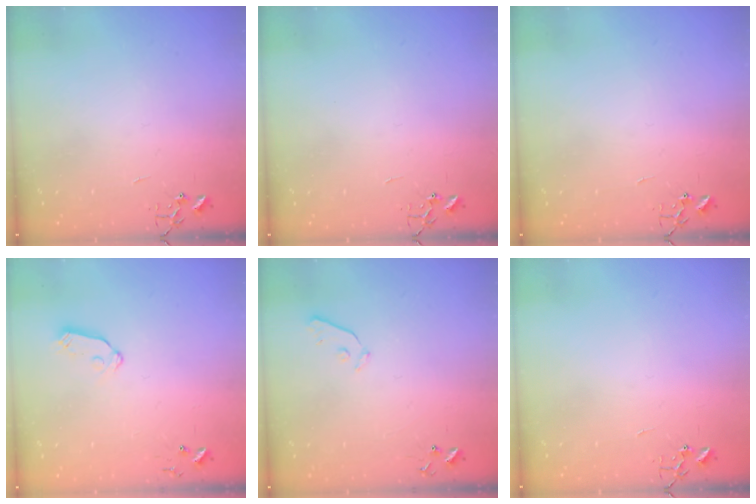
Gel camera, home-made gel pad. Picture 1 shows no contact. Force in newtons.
{"total": 0.0}
{"total": 0.0}
{"total": 6.8, "press": 6.8, "slide": 0.4}
{"total": 4.9, "press": 4.9, "slide": 0.5}
{"total": 0.0}